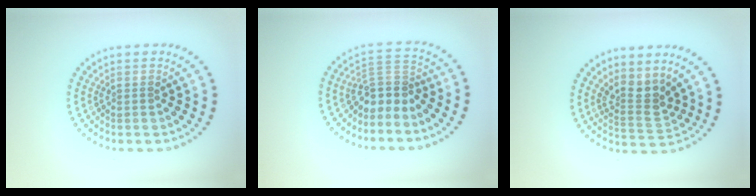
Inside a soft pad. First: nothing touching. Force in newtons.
{"total": 3.0, "press": 2.1, "slide": 2.1}
{"total": 2.7, "press": 2.1, "slide": 1.8}